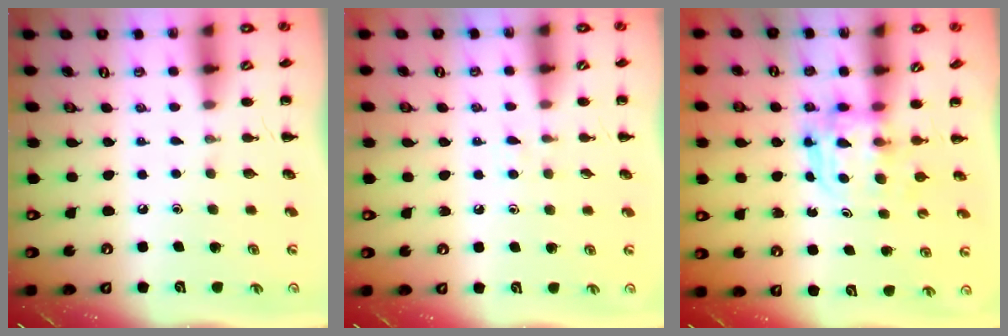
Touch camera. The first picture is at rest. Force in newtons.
{"total": 3.3, "press": 3.1, "slide": 1.3}
{"total": 3.8, "press": 3.8, "slide": 0.2}